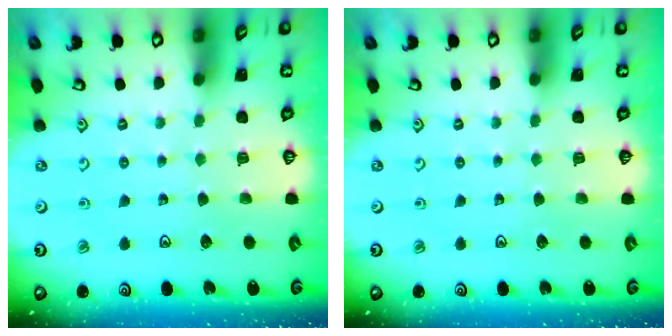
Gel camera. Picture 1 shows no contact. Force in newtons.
{"total": 0.0}